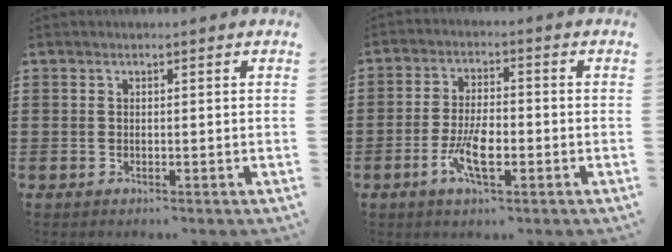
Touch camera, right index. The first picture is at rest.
{"total": 6.5, "force": [-2.4, 2.3, 5.6], "torque": [-0.125, -0.007, -0.049]}